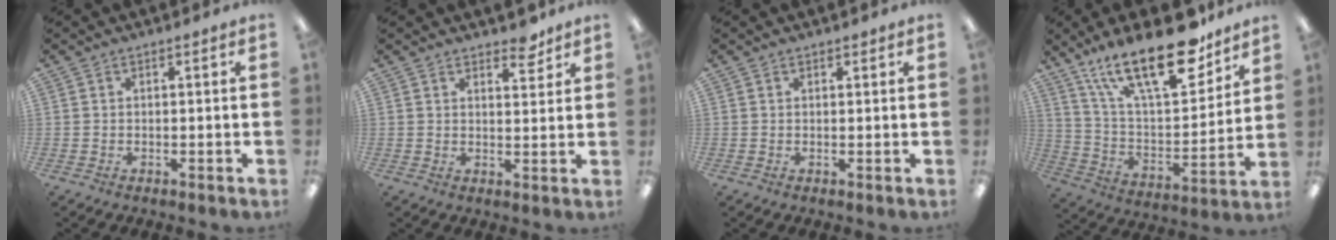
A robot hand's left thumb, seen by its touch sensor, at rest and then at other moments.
{"total": 4.6, "force": [3.8, 2.0, 1.7], "torque": [0.000, -0.026, 0.063]}
{"total": 0.7, "force": [0.6, 0.5, 0.2], "torque": [-0.003, 0.002, 0.010]}
{"total": 24.9, "force": [16.9, 9.0, 16.0], "torque": [-0.258, -0.100, 0.289]}